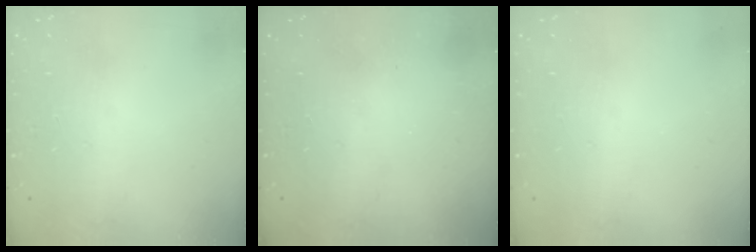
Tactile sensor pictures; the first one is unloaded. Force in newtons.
{"total": 2.3, "press": 2.2, "slide": 0.8}
{"total": 0.0}